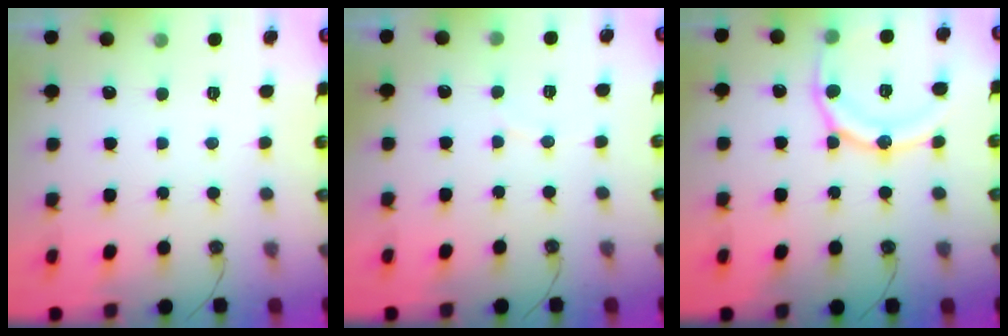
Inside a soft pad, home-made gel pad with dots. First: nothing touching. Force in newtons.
{"total": 4.7, "press": 4.6, "slide": 0.4}
{"total": 15.6, "press": 15.5, "slide": 1.6}